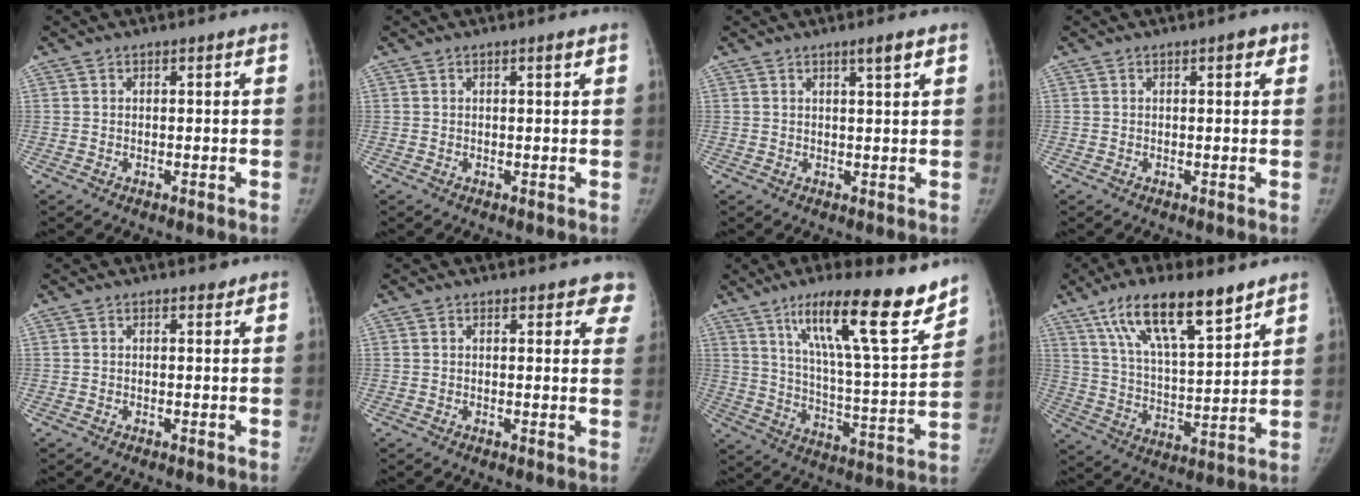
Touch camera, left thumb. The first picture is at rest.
{"total": 0.9, "force": [0.5, 0.1, 0.8], "torque": [-0.009, 0.000, 0.007]}
{"total": 2.6, "force": [1.6, 0.2, 2.0], "torque": [-0.029, -0.010, 0.027]}
{"total": 1.9, "force": [0.8, 0.8, 1.5], "torque": [-0.009, 0.001, 0.008]}
{"total": 0.7, "force": [0.6, 0.4, 0.2], "torque": [0.004, -0.003, 0.006]}
{"total": 6.0, "force": [4.9, 2.5, 2.5], "torque": [0.015, -0.016, 0.039]}
{"total": 21.9, "force": [14.7, 3.6, 15.8], "torque": [-0.222, -0.068, 0.241]}
{"total": 17.5, "force": [11.3, 5.4, 12.2], "torque": [-0.184, -0.041, 0.207]}